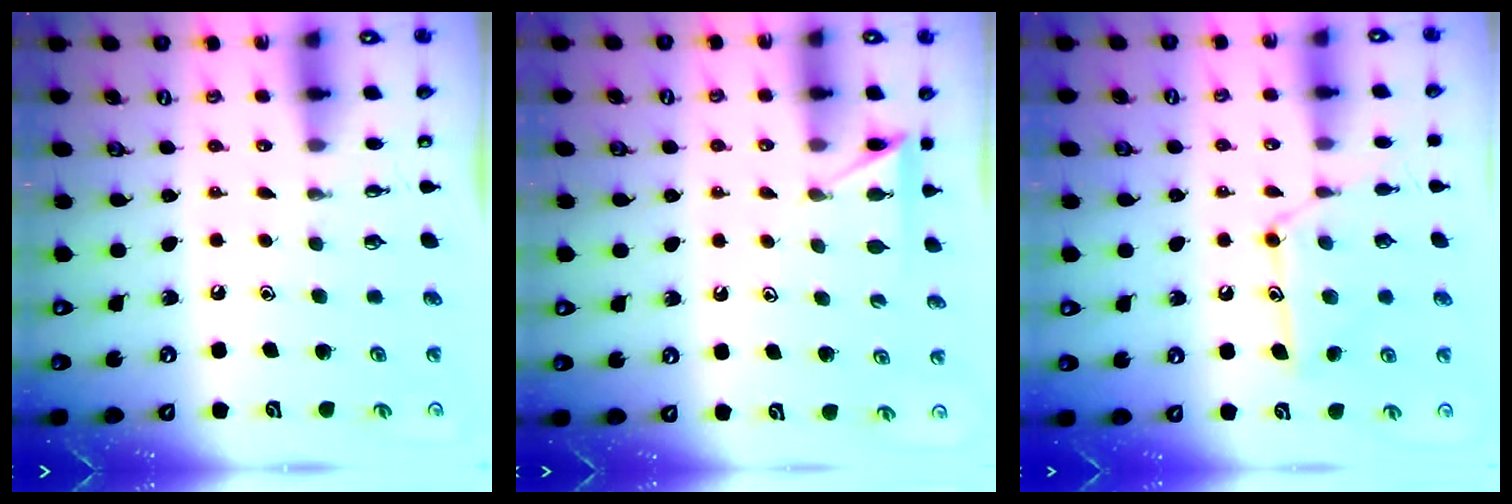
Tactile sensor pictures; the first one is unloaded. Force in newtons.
{"total": 5.2, "press": 5.2, "slide": 0.6}
{"total": 12.9, "press": 12.9, "slide": 0.7}